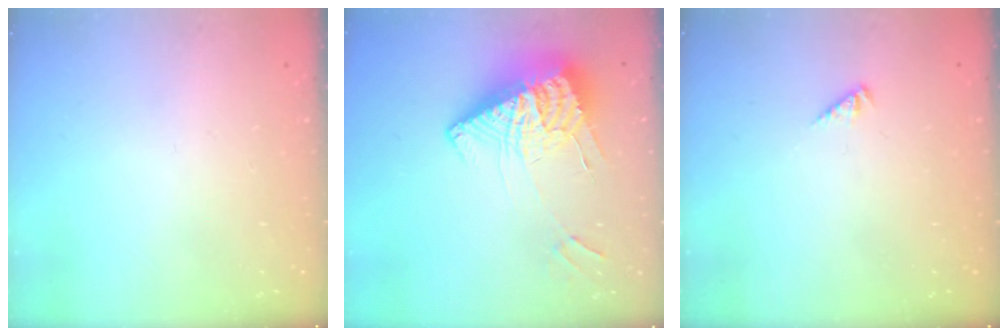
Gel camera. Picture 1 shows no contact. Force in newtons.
{"total": 15.6, "press": 15.5, "slide": 1.9}
{"total": 1.3, "press": 1.3, "slide": 0.4}